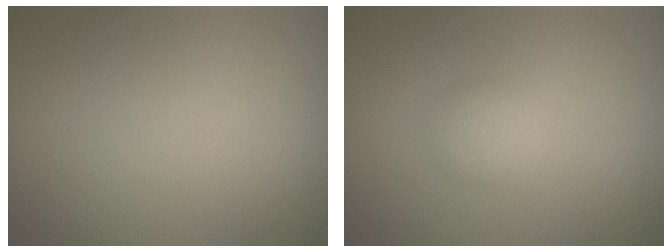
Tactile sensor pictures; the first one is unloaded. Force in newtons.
{"total": 1.6, "press": 1.6, "slide": 0.1}